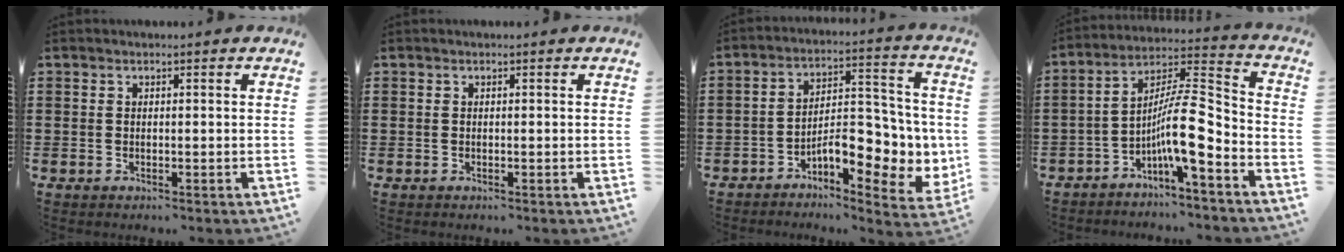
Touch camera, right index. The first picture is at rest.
{"total": 0.0}
{"total": 9.5, "force": [-2.9, 4.7, 7.8], "torque": [-0.099, -0.003, -0.051]}
{"total": 10.9, "force": [-4.5, 2.2, 9.7], "torque": [-0.178, -0.011, -0.089]}